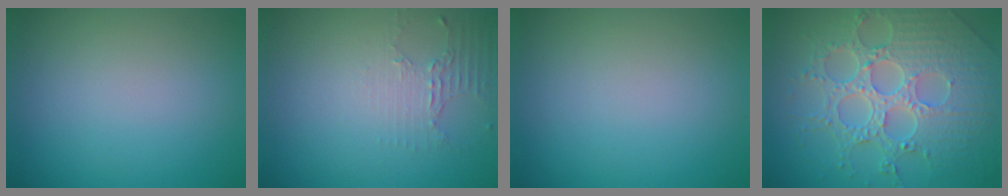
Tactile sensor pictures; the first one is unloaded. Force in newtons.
{"total": 1.9, "press": 1.4, "slide": 1.3}
{"total": 0.0}
{"total": 8.1, "press": 6.0, "slide": 5.5}